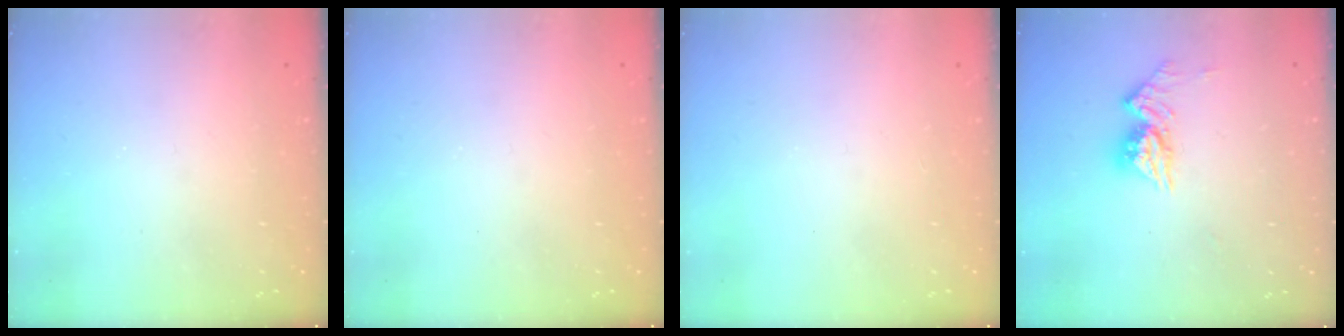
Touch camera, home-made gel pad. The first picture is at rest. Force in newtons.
{"total": 0.0}
{"total": 0.0}
{"total": 9.9, "press": 9.8, "slide": 0.9}